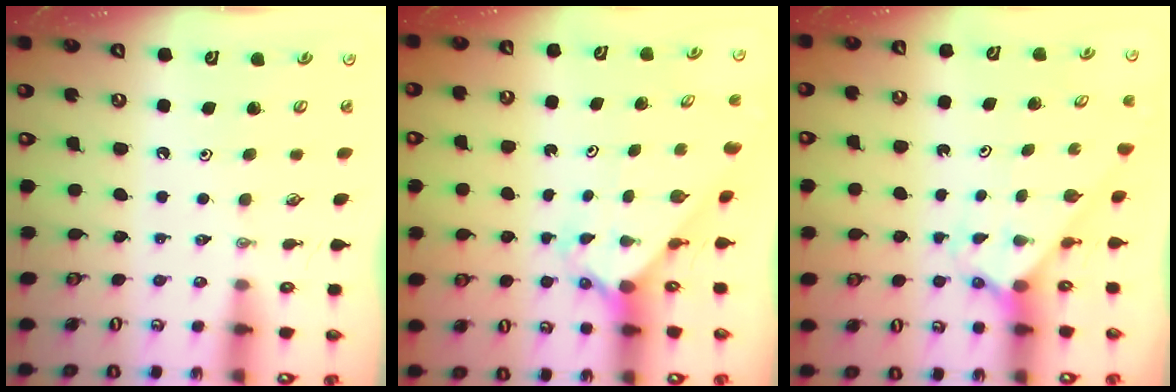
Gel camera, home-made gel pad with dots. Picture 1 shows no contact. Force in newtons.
{"total": 2.5, "press": 2.5, "slide": 0.3}
{"total": 2.1, "press": 2.1, "slide": 0.1}